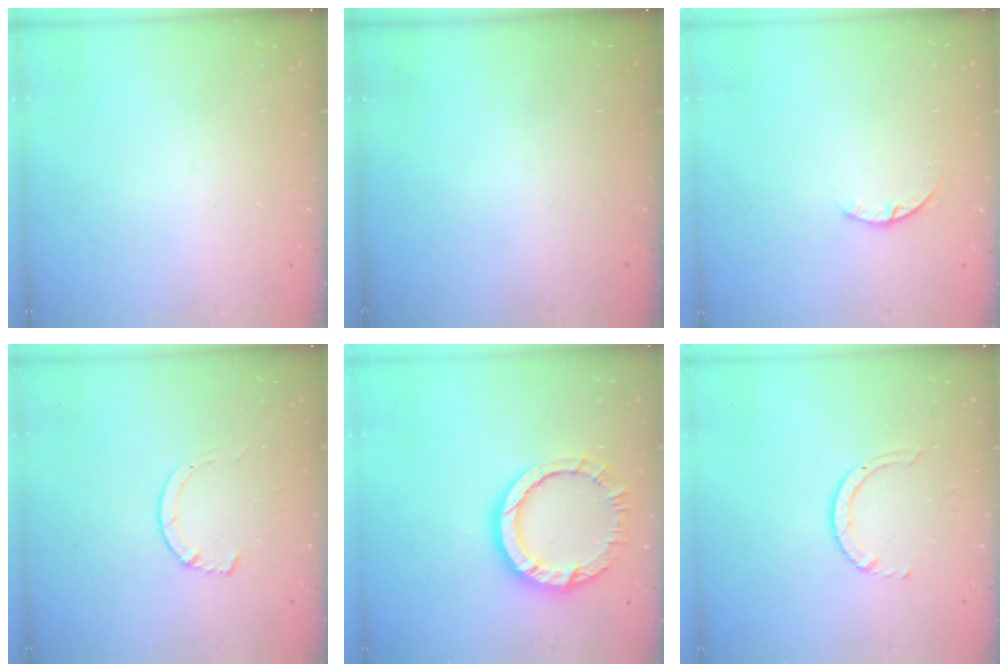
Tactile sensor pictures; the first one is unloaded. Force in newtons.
{"total": 0.0}
{"total": 1.2, "press": 1.2, "slide": 0.3}
{"total": 3.6, "press": 3.6, "slide": 0.5}
{"total": 11.6, "press": 11.6, "slide": 0.8}
{"total": 3.6, "press": 3.6, "slide": 0.5}